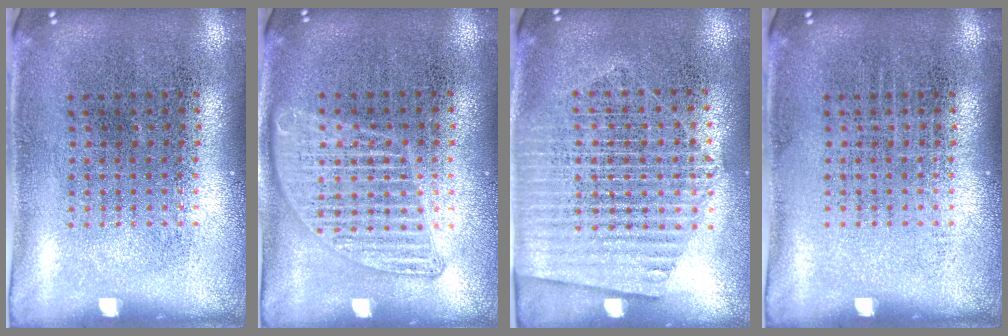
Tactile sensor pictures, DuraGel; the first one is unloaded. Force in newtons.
{"total": 1.3, "press": 1.3, "slide": 0.1}
{"total": 1.4, "press": 1.3, "slide": 0.7}
{"total": 0.0}